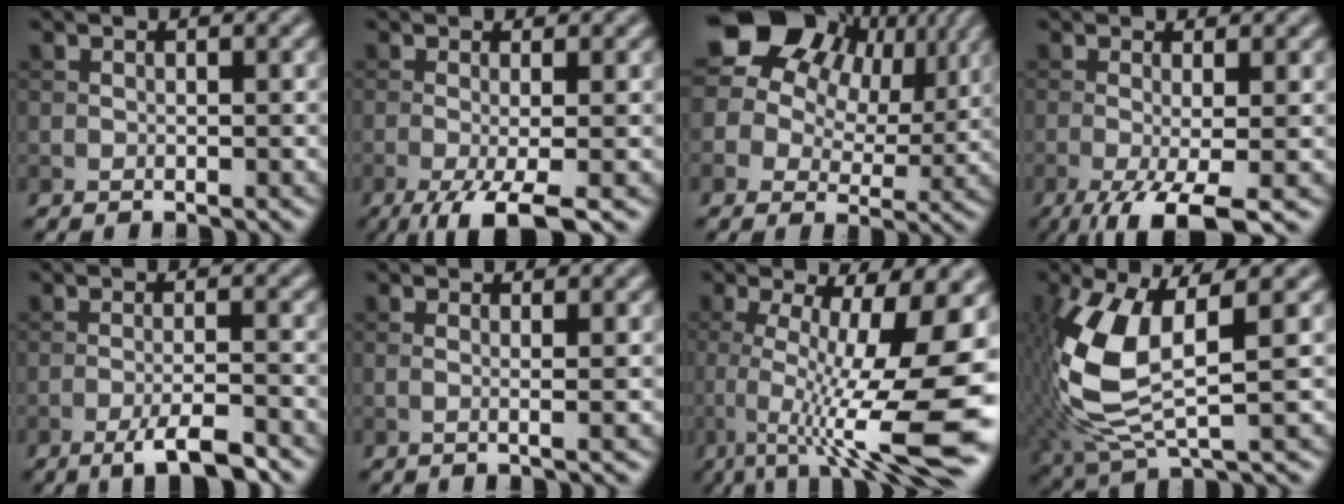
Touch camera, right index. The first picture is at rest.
{"total": 6.0, "force": [-2.7, 1.3, 5.2], "torque": [-0.077, -0.002, -0.051]}
{"total": 15.5, "force": [7.9, 10.4, 8.3], "torque": [-0.175, 0.052, 0.116]}
{"total": 6.8, "force": [-3.0, 1.6, 6.0], "torque": [-0.095, -0.008, -0.050]}
{"total": 4.0, "force": [-2.4, 0.6, 3.1], "torque": [-0.054, 0.001, -0.047]}
{"total": 1.5, "force": [0.2, 0.4, 1.4], "torque": [-0.022, 0.001, -0.004]}
{"total": 14.4, "force": [-2.4, 3.7, 13.7], "torque": [-0.202, -0.001, -0.036]}
{"total": 9.7, "force": [1.2, 3.7, 8.9], "torque": [-0.205, -0.003, 0.024]}